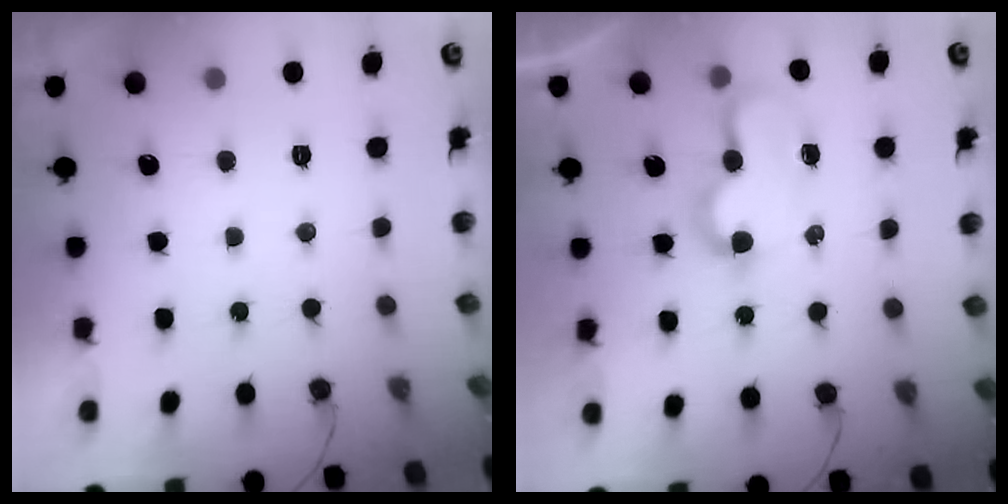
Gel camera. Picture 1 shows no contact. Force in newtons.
{"total": 7.6, "press": 7.6, "slide": 0.5}